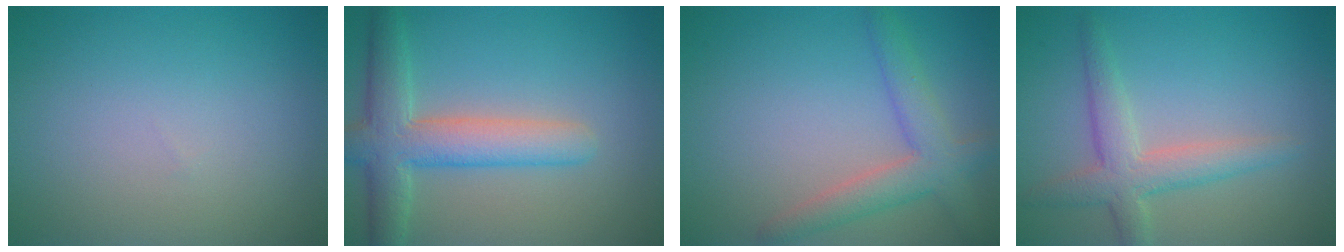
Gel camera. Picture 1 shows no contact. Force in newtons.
{"total": 5.8, "press": 5.8, "slide": 0.4}
{"total": 3.9, "press": 3.9, "slide": 0.3}
{"total": 3.8, "press": 3.8, "slide": 0.2}